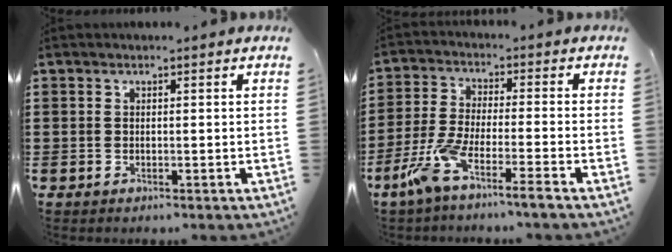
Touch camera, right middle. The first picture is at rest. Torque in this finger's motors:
{"motor_torque": [1.49, -0.63, 0.49, 0.20]}